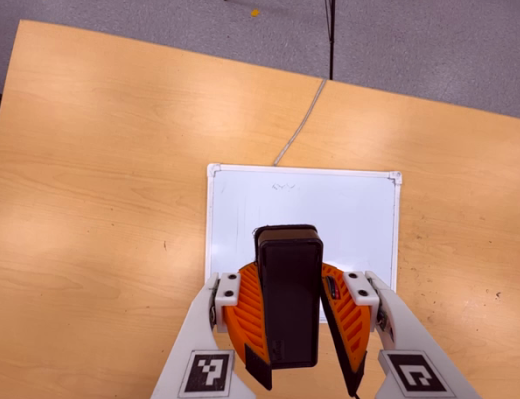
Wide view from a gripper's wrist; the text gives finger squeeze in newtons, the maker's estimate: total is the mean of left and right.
{"total": 8.7, "left": 9.2, "right": 8.1}